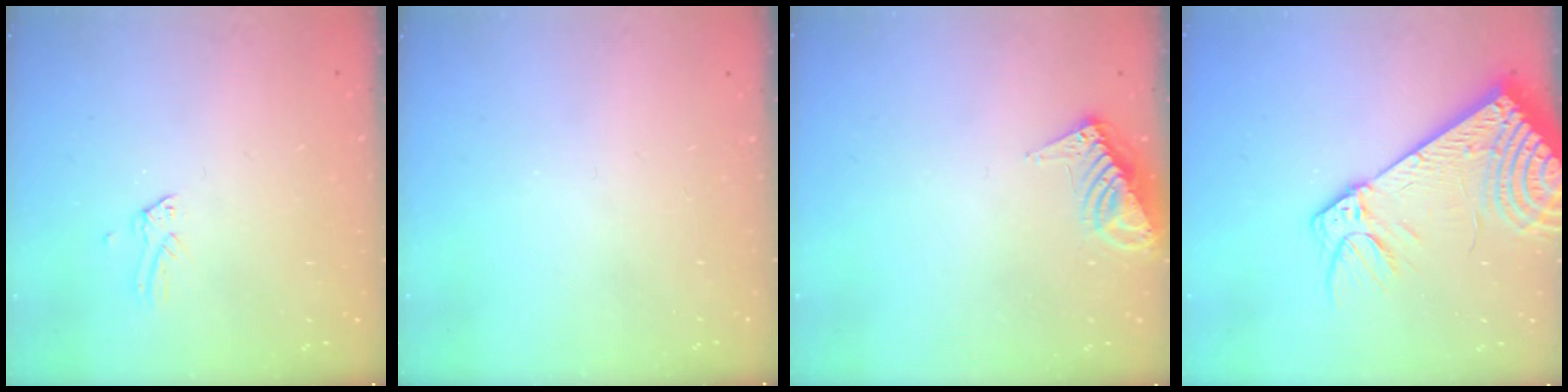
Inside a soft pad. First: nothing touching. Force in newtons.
{"total": 0.0}
{"total": 9.2, "press": 9.2, "slide": 0.9}
{"total": 16.8, "press": 16.4, "slide": 3.4}